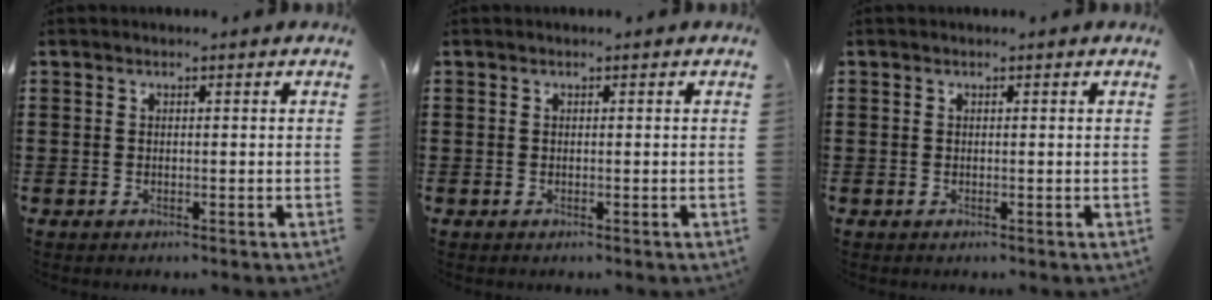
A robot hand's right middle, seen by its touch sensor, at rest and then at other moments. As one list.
[{"total": 0.0}, {"total": 0.0}]